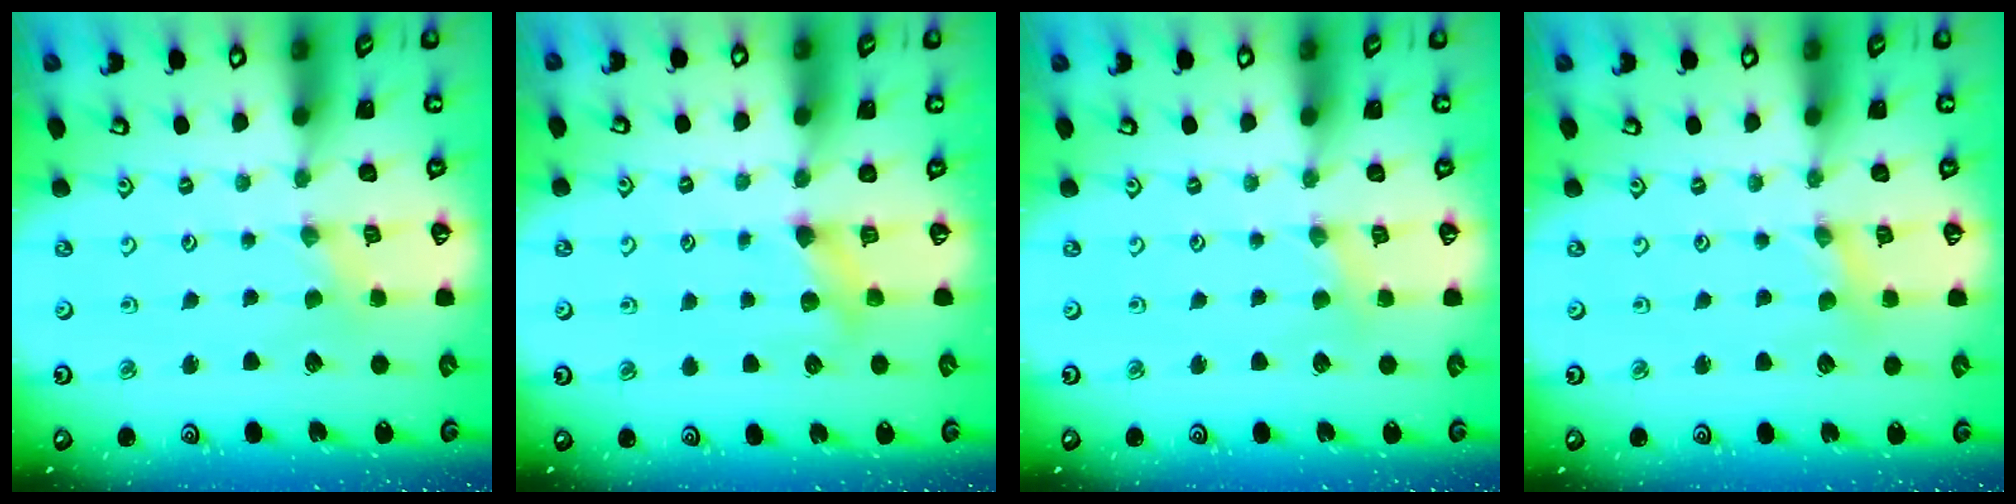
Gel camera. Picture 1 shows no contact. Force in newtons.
{"total": 5.1, "press": 5.1, "slide": 0.6}
{"total": 2.2, "press": 2.2, "slide": 0.4}
{"total": 1.9, "press": 1.9, "slide": 0.3}